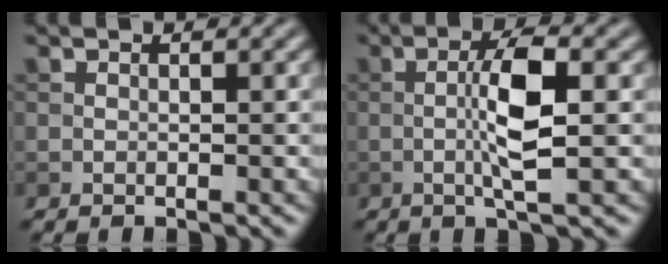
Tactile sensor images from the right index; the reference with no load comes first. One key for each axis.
{"total": 5.0, "fx": -0.3, "fy": 0.9, "fz": 4.9, "tx": -0.096, "ty": 0.006, "tz": -0.010}